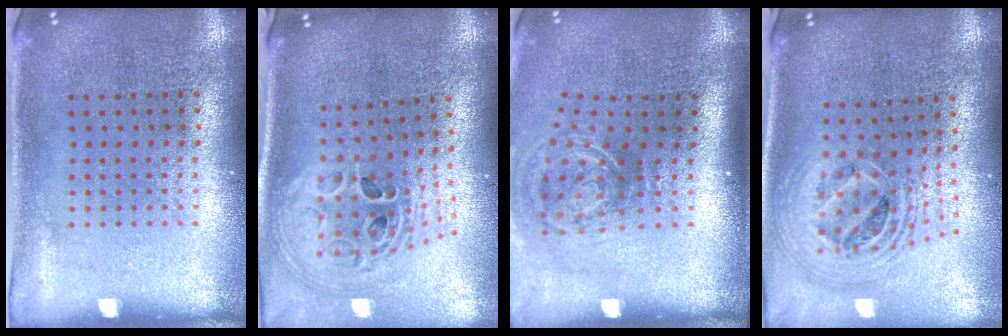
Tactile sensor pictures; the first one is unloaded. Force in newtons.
{"total": 2.1, "press": 1.6, "slide": 1.3}
{"total": 2.0, "press": 1.2, "slide": 1.6}
{"total": 2.4, "press": 1.8, "slide": 1.6}